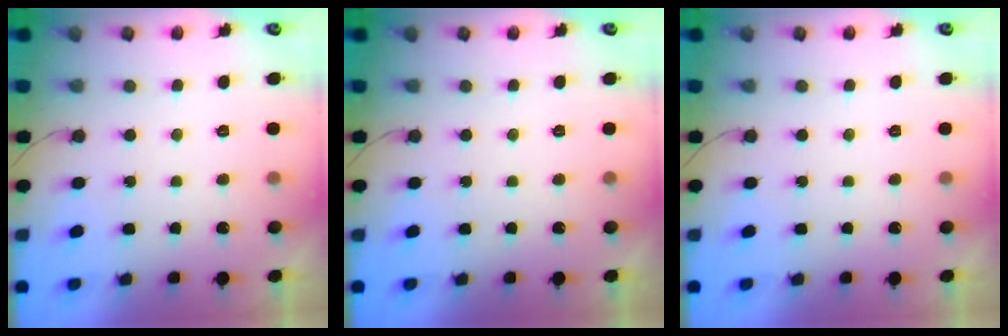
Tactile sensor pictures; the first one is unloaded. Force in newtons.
{"total": 0.0}
{"total": 0.0}